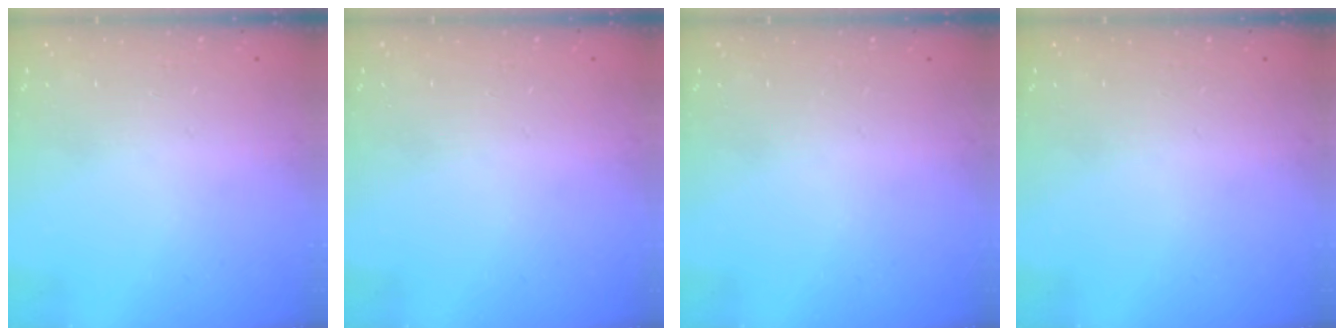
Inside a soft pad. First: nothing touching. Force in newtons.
{"total": 0.5, "press": 0.5, "slide": 0.1}
{"total": 0.0}
{"total": 0.0}